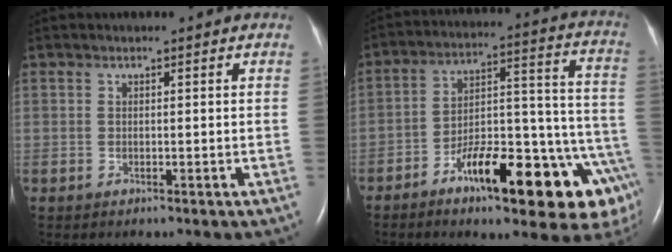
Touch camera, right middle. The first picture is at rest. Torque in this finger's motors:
{"motor_torque": [1.22, -0.92, 0.46, 0.19]}